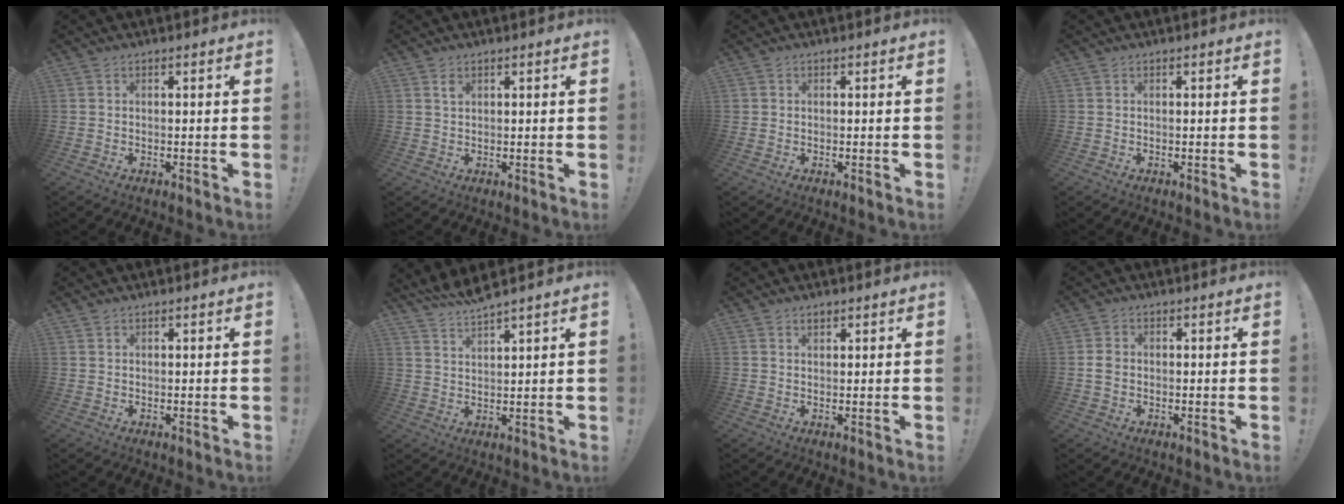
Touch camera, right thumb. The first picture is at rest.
{"total": 1.5, "force": [0.9, 0.8, 1.0], "torque": [-0.011, -0.003, 0.015]}
{"total": 0.8, "force": [0.1, 0.8, -0.1], "torque": [0.002, 0.001, 0.002]}
{"total": 0.0}
{"total": 0.8, "force": [0.6, 0.5, 0.2], "torque": [0.000, -0.002, 0.012]}
{"total": 5.3, "force": [4.9, -0.4, 2.1], "torque": [-0.057, -0.028, 0.092]}
{"total": 1.5, "force": [1.1, 0.8, 0.6], "torque": [-0.004, -0.003, 0.019]}
{"total": 2.5, "force": [-0.2, 2.0, 1.6], "torque": [-0.021, 0.004, -0.006]}